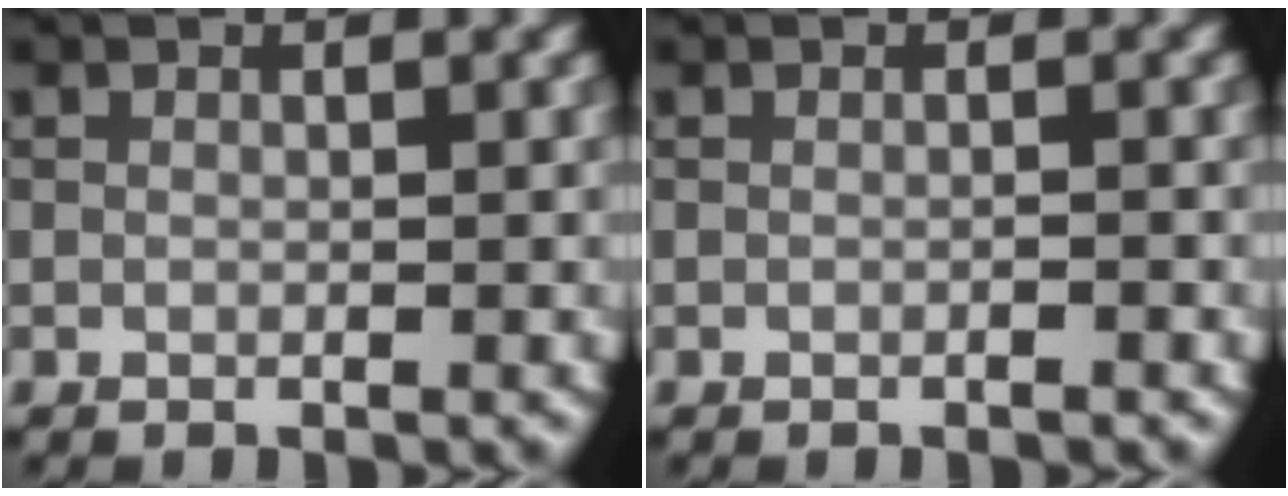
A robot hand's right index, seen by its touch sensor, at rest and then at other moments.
{"total": 0.6, "force": [-0.3, 0.0, 0.5], "torque": [-0.007, 0.003, -0.009]}